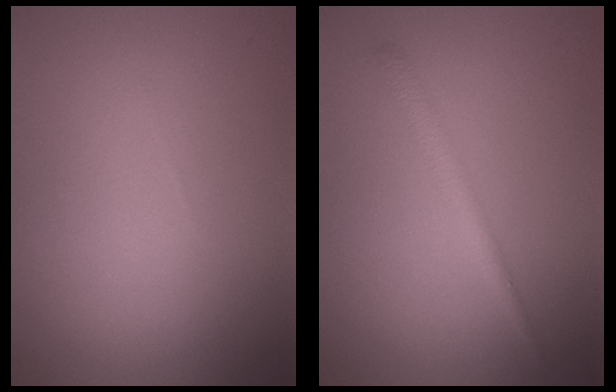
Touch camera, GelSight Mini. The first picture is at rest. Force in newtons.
{"total": 1.8, "press": 1.8, "slide": 0.1}